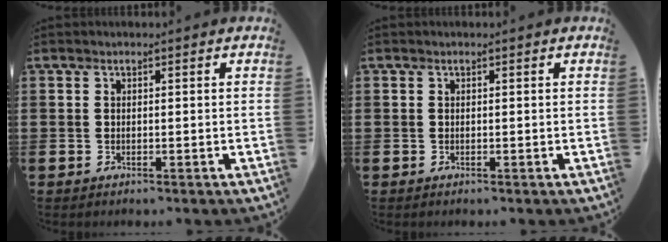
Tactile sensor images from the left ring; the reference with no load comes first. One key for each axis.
{"total": 0.0}